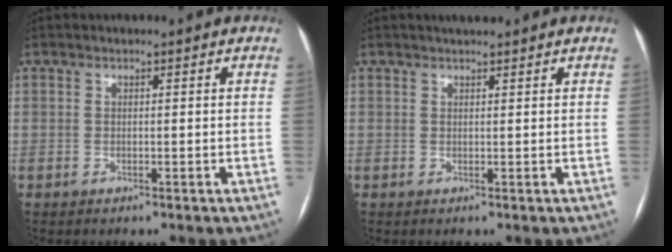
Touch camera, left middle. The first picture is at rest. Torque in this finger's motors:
{"motor_torque": [-0.04, -0.08, -0.06, 0.00]}